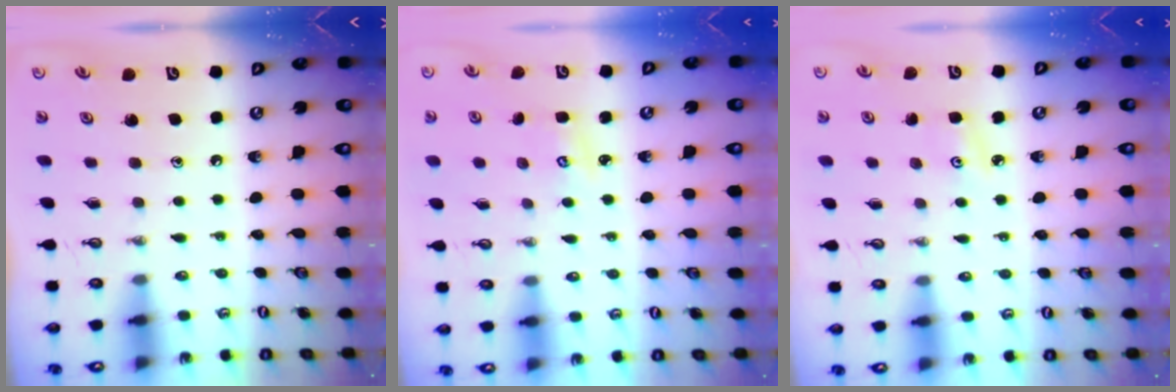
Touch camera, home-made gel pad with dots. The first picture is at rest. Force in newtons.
{"total": 2.8, "press": 2.8, "slide": 0.3}
{"total": 3.0, "press": 3.0, "slide": 0.4}